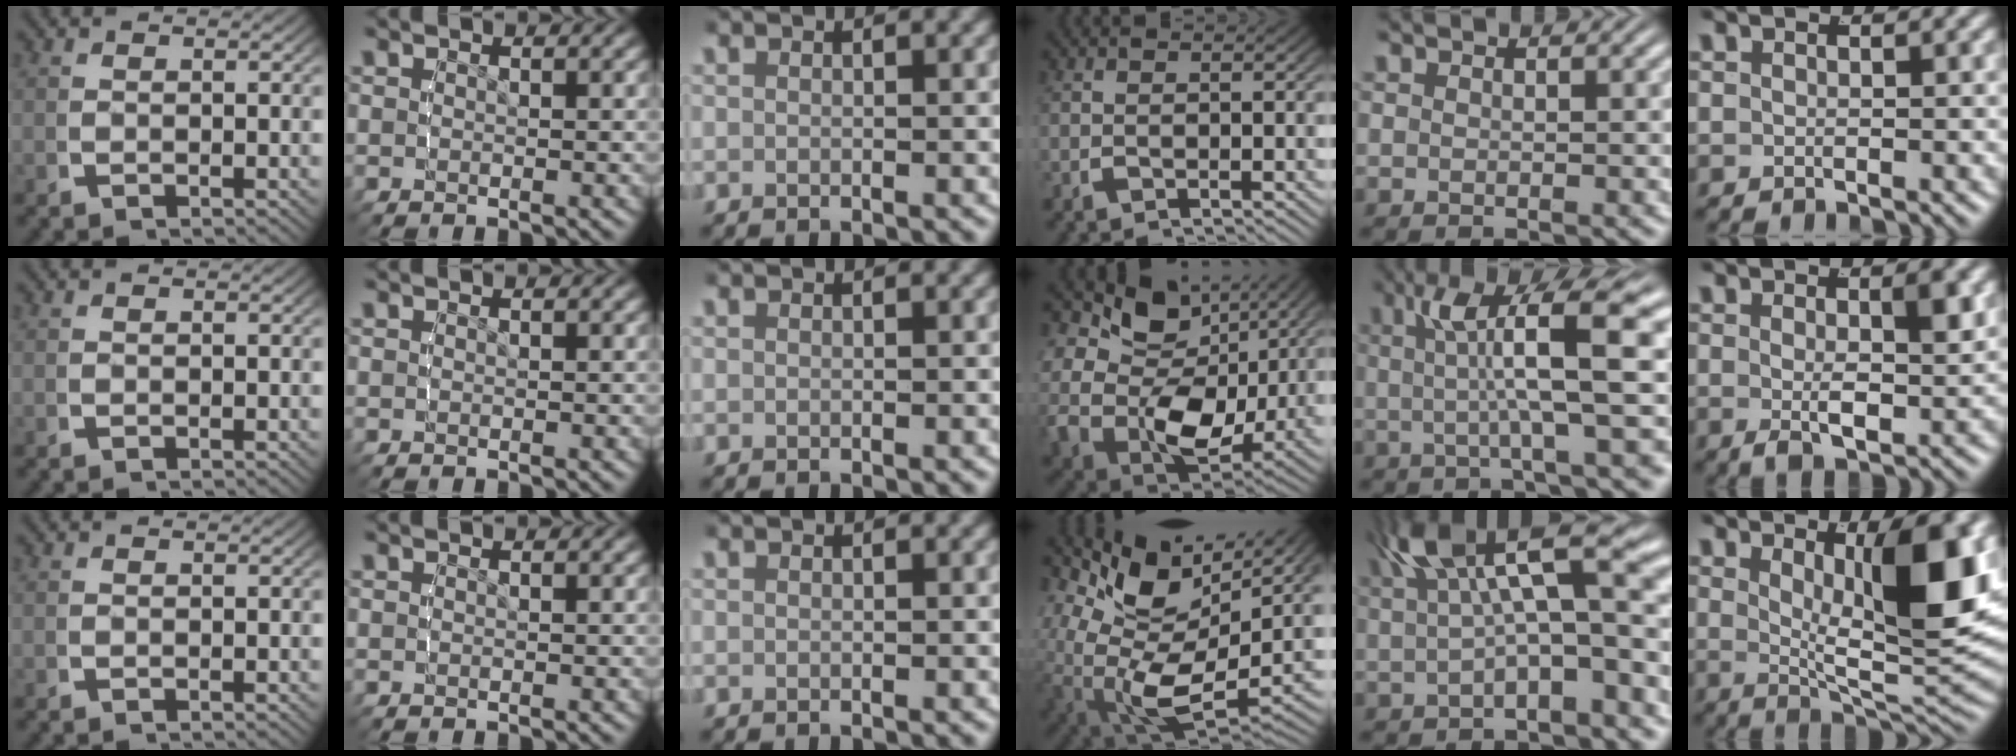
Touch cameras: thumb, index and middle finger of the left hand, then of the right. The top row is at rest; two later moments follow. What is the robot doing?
{"motion": "lift_and_place", "object": "stress ball aka squeeze ball"}